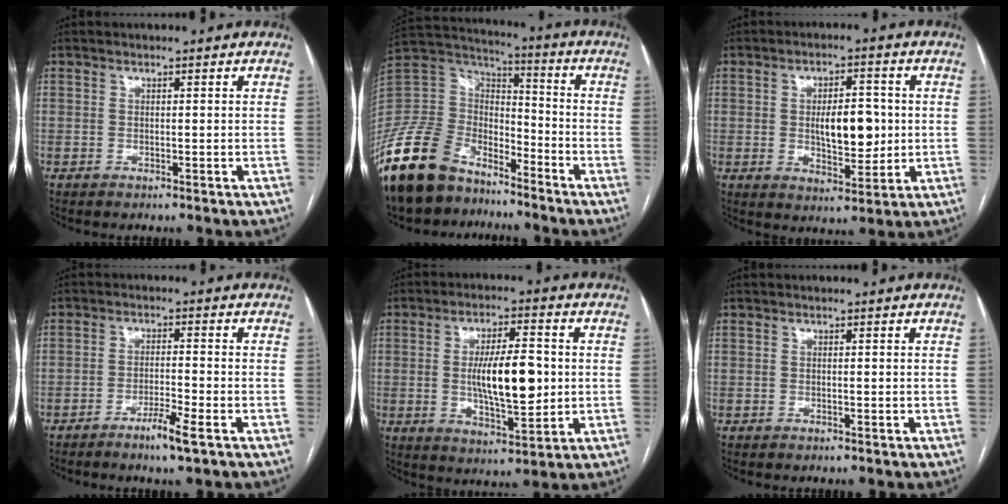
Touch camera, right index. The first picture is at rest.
{"total": 19.1, "force": [-14.2, 9.8, 8.2], "torque": [-0.186, 0.029, -0.266]}
{"total": 8.5, "force": [0.2, 3.6, 7.7], "torque": [-0.122, 0.002, 0.010]}
{"total": 4.4, "force": [-2.8, -0.2, 3.4], "torque": [-0.062, -0.006, -0.053]}
{"total": 11.3, "force": [0.0, 3.3, 10.8], "torque": [-0.188, 0.000, 0.002]}
{"total": 0.0}